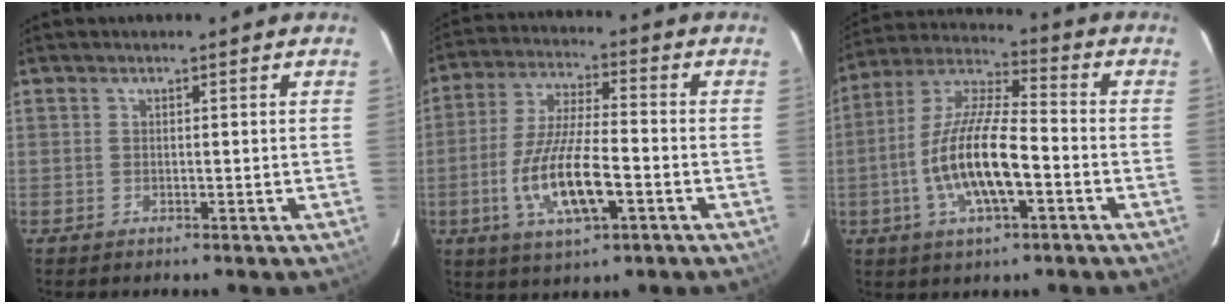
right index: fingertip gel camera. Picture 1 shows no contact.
{"total": 13.5, "force": [-4.5, 3.7, 12.2], "torque": [-0.249, -0.012, -0.080]}
{"total": 14.8, "force": [-4.3, 4.2, 13.5], "torque": [-0.273, -0.003, -0.083]}